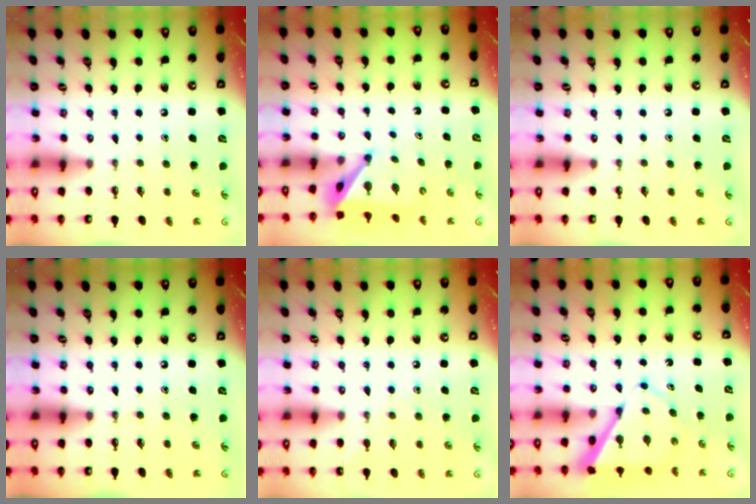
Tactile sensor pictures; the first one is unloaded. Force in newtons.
{"total": 4.7, "press": 4.7, "slide": 0.5}
{"total": 0.0}
{"total": 0.0}
{"total": 3.5, "press": 3.4, "slide": 0.4}
{"total": 6.9, "press": 6.9, "slide": 0.5}